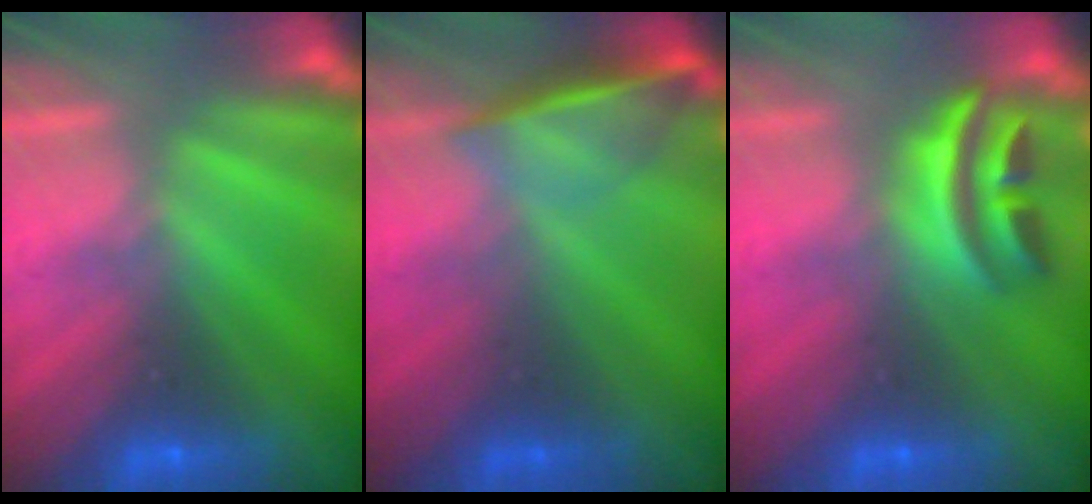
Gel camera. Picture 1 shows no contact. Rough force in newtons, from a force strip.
{"total": 3.7}
{"total": 2.9}